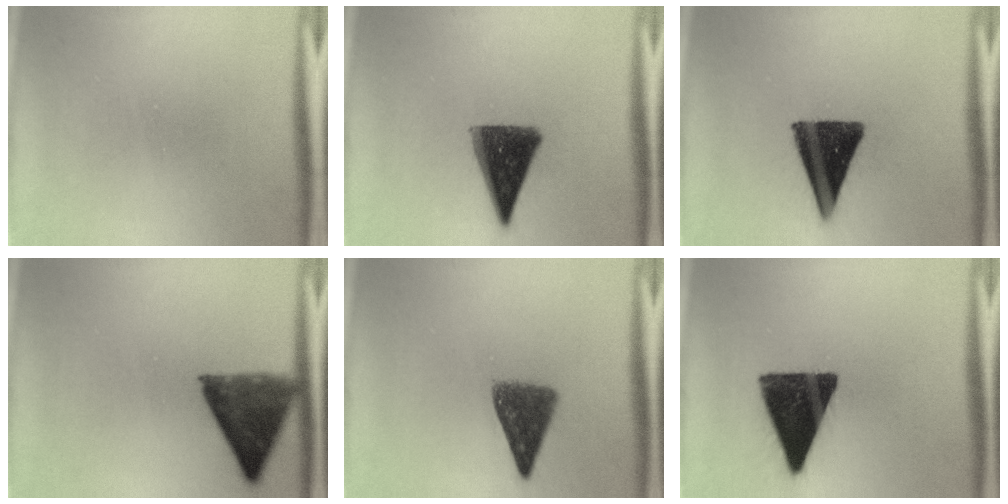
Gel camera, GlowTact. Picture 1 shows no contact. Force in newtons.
{"total": 11.5}
{"total": 14.4}
{"total": 8.4}
{"total": 6.8}
{"total": 15.4}